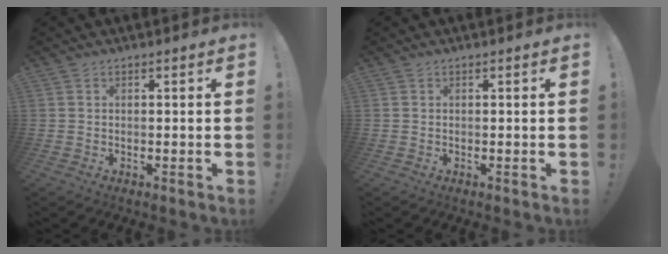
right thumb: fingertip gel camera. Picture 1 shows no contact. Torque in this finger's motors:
{"motor_torque": [-0.01, 0.01, 0.09, 0.03, 0.02]}